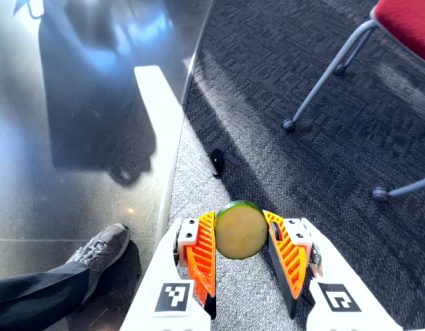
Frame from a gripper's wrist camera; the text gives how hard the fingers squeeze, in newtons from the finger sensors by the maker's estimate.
{"total": 8.4, "left": 8.5, "right": 8.2}